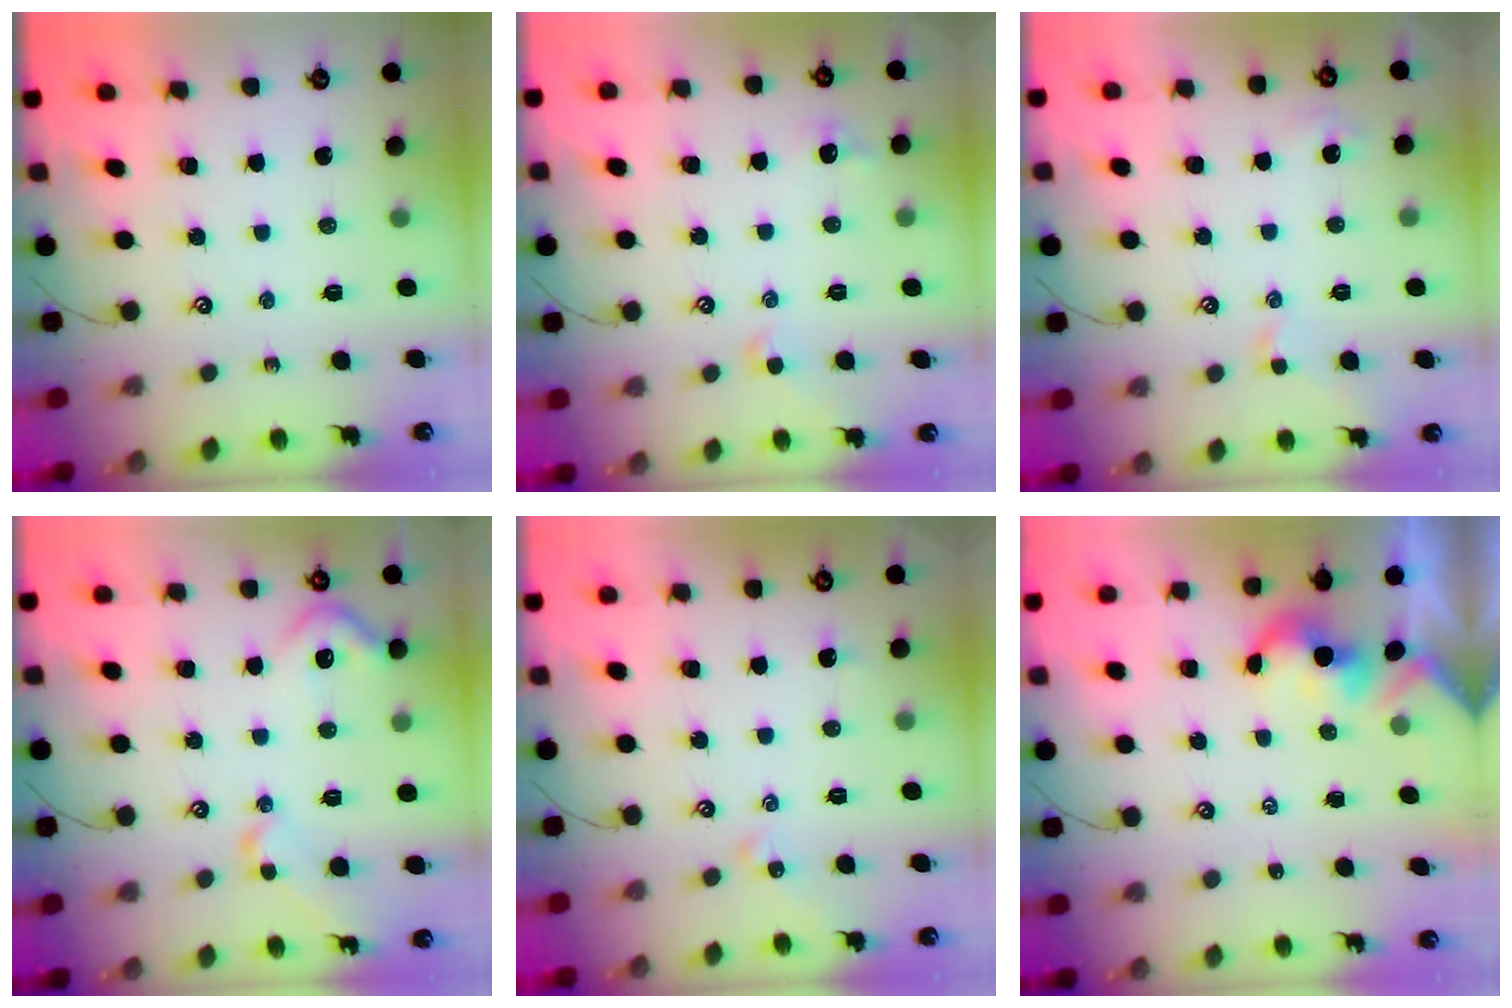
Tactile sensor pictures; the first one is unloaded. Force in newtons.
{"total": 1.7, "press": 1.6, "slide": 0.5}
{"total": 2.9, "press": 2.8, "slide": 0.8}
{"total": 6.1, "press": 6.0, "slide": 1.2}
{"total": 1.8, "press": 1.7, "slide": 0.6}
{"total": 2.0, "press": 1.9, "slide": 0.4}